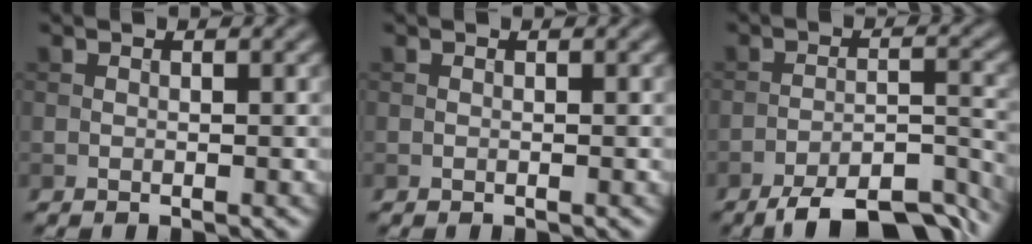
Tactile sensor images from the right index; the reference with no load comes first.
{"total": 0.0}
{"total": 10.5, "force": [-8.9, 2.6, 5.0], "torque": [-0.070, -0.009, -0.132]}